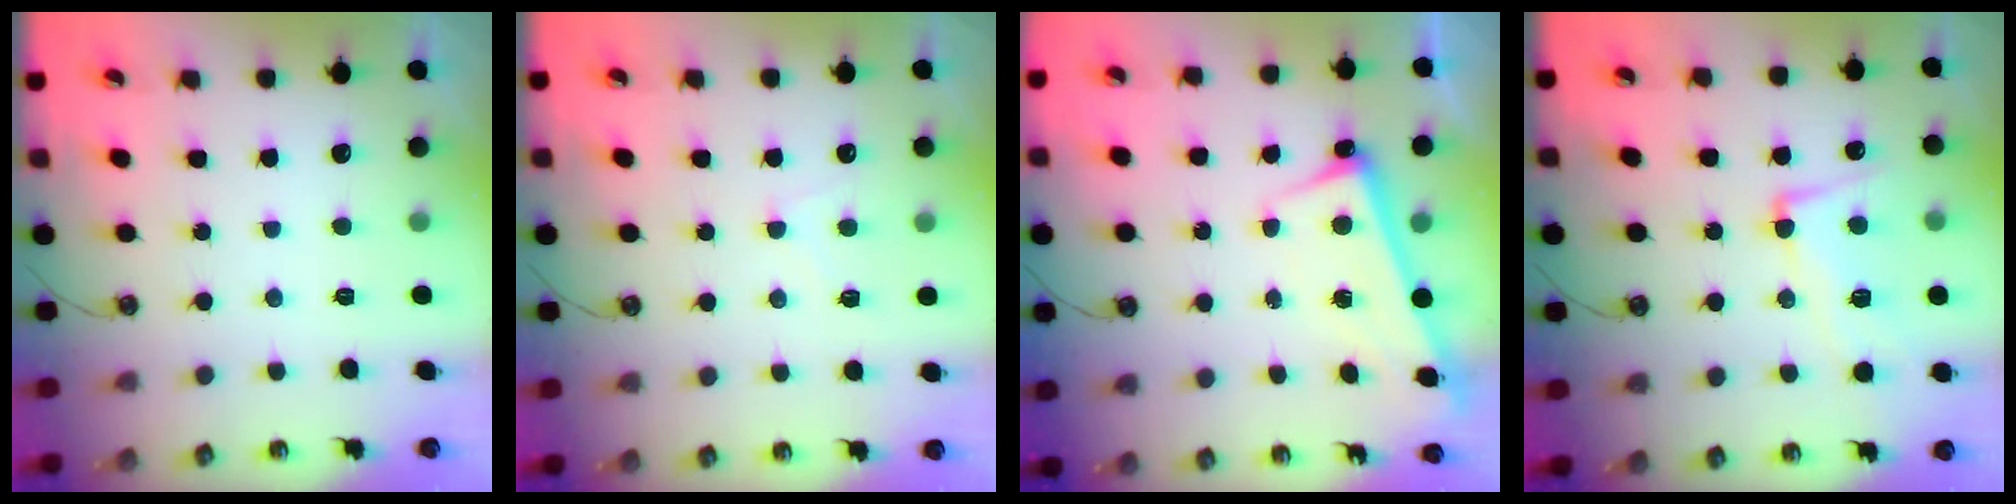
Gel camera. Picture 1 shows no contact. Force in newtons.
{"total": 2.9, "press": 2.9, "slide": 0.4}
{"total": 2.7, "press": 2.6, "slide": 0.7}
{"total": 6.1, "press": 5.9, "slide": 1.5}